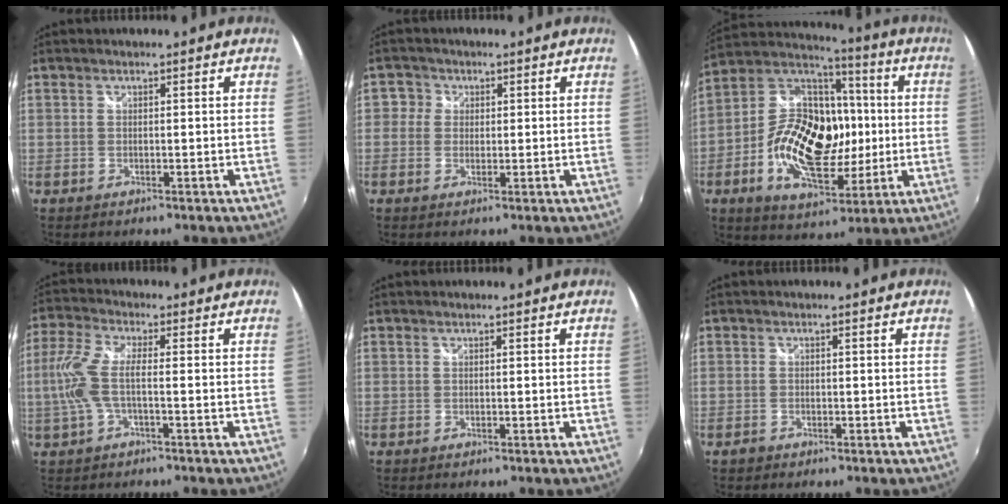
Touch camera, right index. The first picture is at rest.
{"total": 2.8, "force": [0.0, 2.8, 0.3], "torque": [0.004, 0.006, -0.007]}
{"total": 21.3, "force": [-2.6, 13.2, 16.5], "torque": [-0.326, 0.028, -0.039]}
{"total": 7.3, "force": [-1.1, 1.8, 7.0], "torque": [-0.162, 0.001, -0.020]}
{"total": 0.0}
{"total": 1.3, "force": [-0.9, 0.9, 0.3], "torque": [-0.007, -0.001, -0.015]}